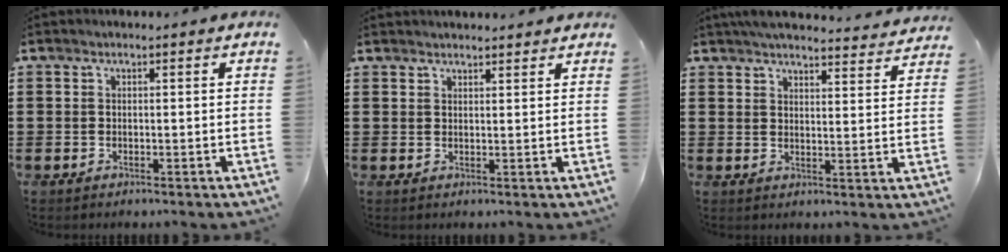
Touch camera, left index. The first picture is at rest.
{"total": 1.7, "force": [1.7, 0.2, 0.1], "torque": [-0.006, 0.002, 0.033]}
{"total": 5.0, "force": [4.8, 0.2, 1.0], "torque": [-0.029, -0.025, 0.086]}